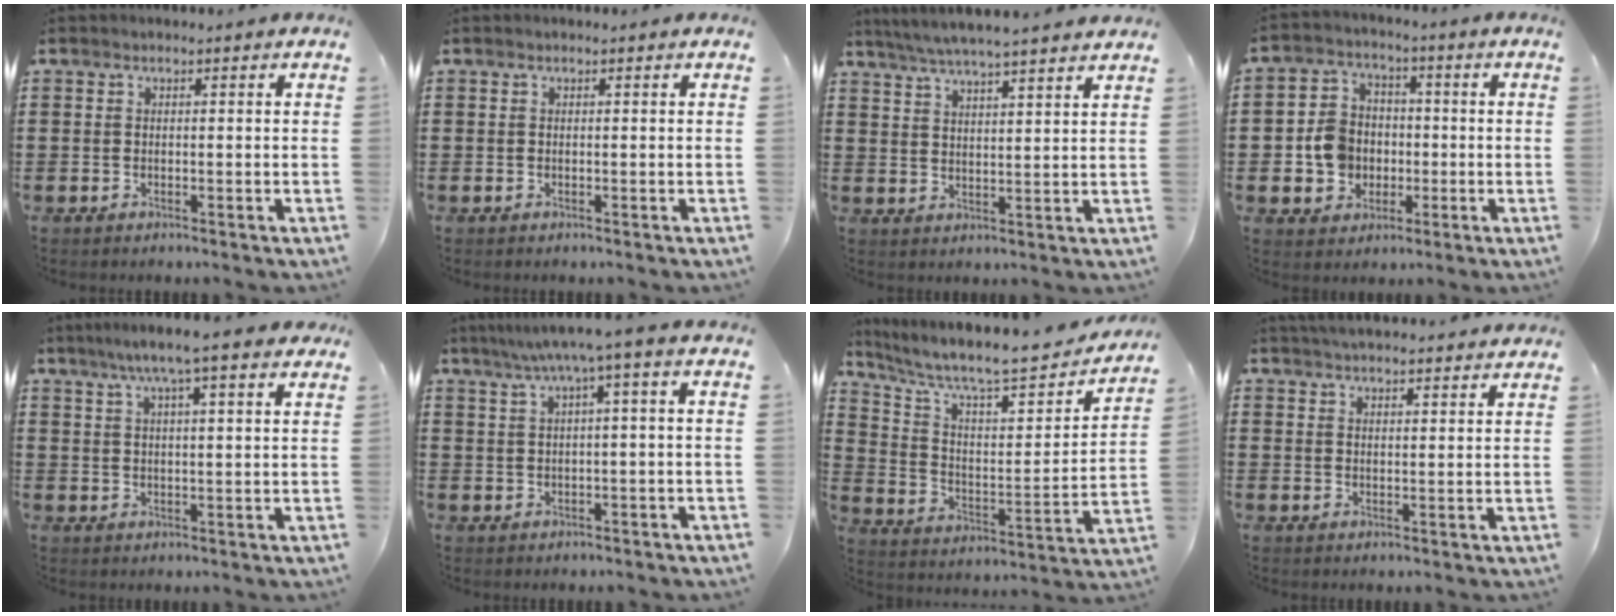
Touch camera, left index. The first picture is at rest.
{"total": 0.0}
{"total": 4.7, "force": [4.4, -0.4, 1.6], "torque": [-0.045, -0.021, 0.077]}
{"total": 6.9, "force": [-0.9, 6.3, 2.8], "torque": [-0.074, 0.019, -0.014]}
{"total": 6.9, "force": [5.1, 0.4, 4.6], "torque": [-0.101, -0.004, 0.088]}
{"total": 4.3, "force": [1.3, -0.6, 4.1], "torque": [-0.080, -0.004, 0.018]}
{"total": 7.9, "force": [6.8, 1.1, 3.9], "torque": [-0.109, -0.052, 0.110]}
{"total": 3.3, "force": [3.2, -0.3, 0.5], "torque": [-0.018, -0.011, 0.061]}